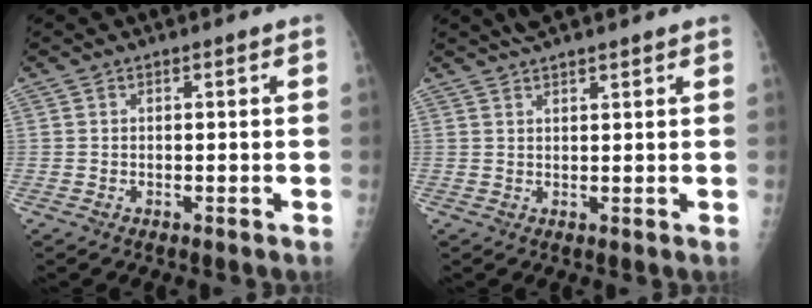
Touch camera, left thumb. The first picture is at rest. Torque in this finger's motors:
{"motor_torque": [1.09, -0.16, 0.50, -0.34, 0.01]}